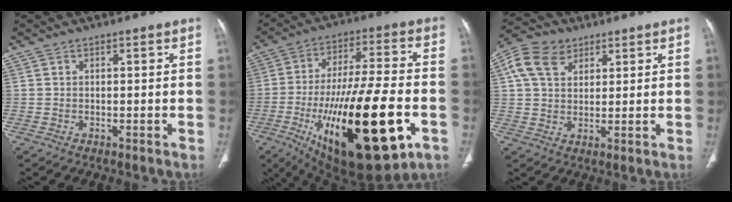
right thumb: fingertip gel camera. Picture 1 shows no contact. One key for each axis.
{"total": 31.0, "fx": -9.6, "fy": 10.7, "fz": 27.4, "tx": -0.456, "ty": 0.003, "tz": -0.133}
{"total": 9.2, "fx": 4.1, "fy": 6.5, "fz": 5.0, "tx": -0.085, "ty": 0.003, "tz": 0.073}